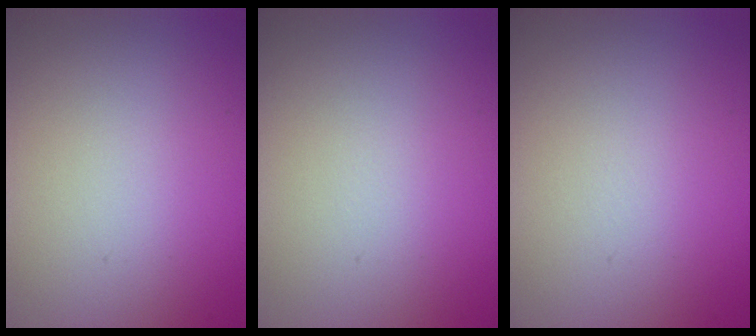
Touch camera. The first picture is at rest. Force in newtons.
{"total": 0.0}
{"total": 0.0}